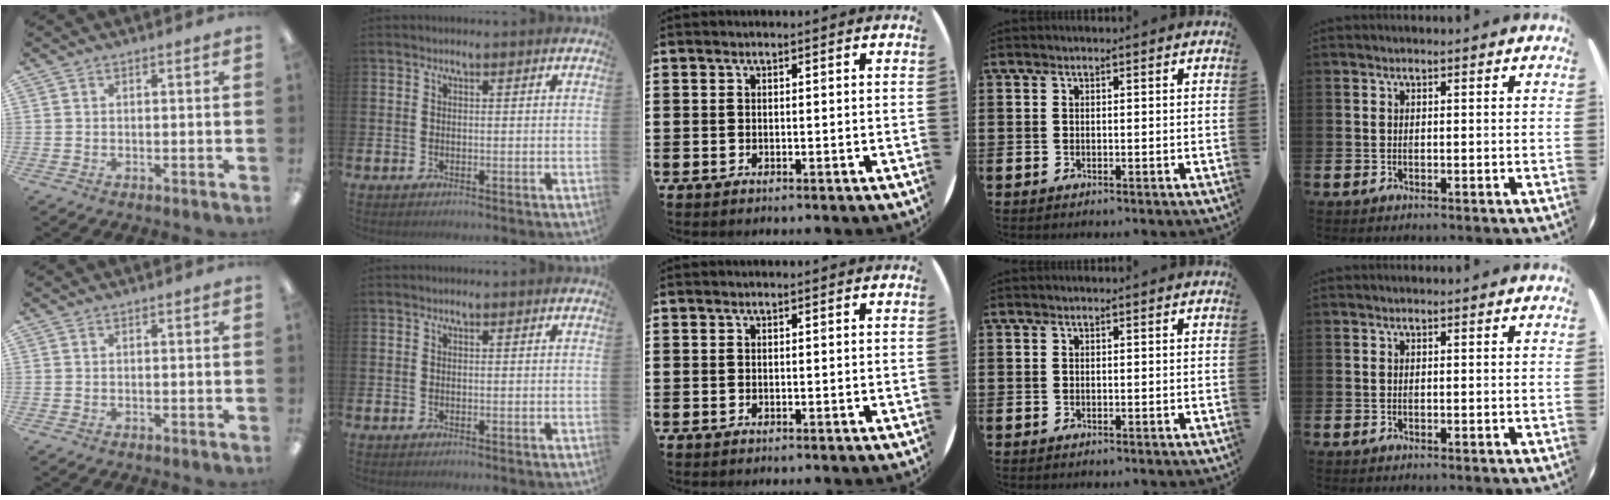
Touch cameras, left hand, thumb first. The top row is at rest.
{}